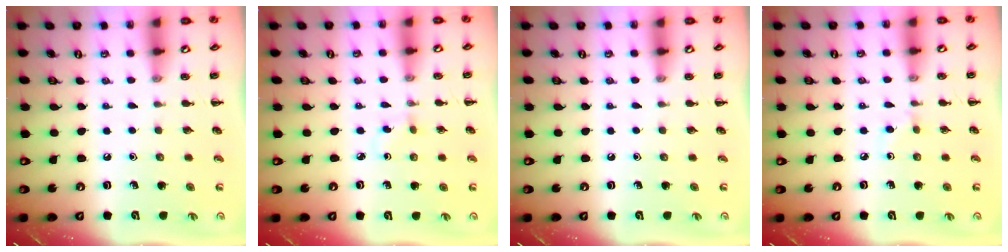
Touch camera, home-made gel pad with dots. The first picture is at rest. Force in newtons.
{"total": 1.6, "press": 1.4, "slide": 0.8}
{"total": 0.0}
{"total": 2.6, "press": 2.4, "slide": 1.1}